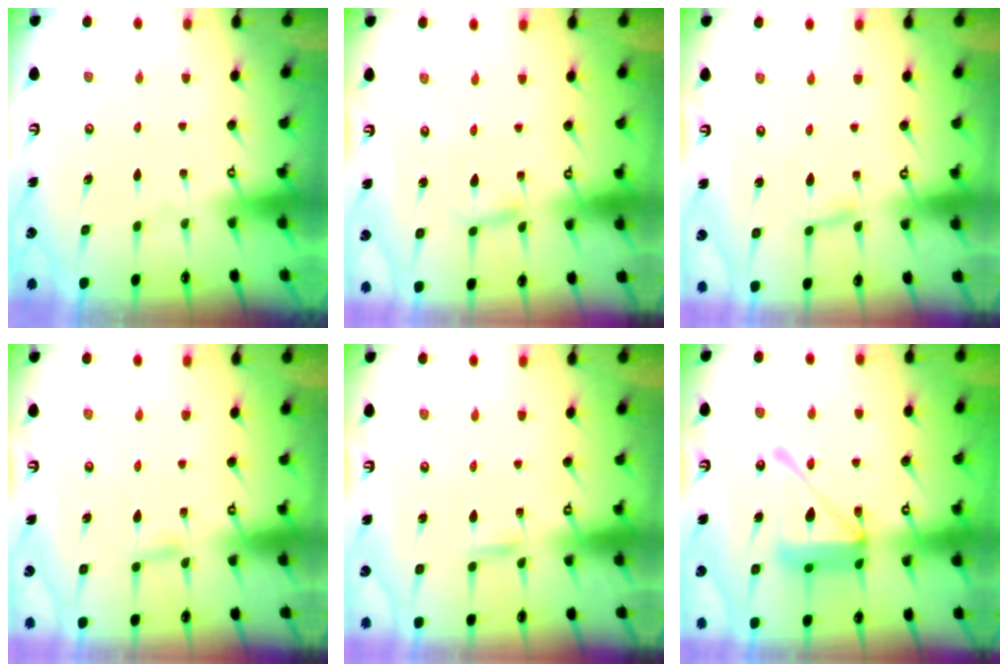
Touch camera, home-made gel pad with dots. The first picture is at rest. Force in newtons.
{"total": 3.7, "press": 3.7, "slide": 0.3}
{"total": 1.9, "press": 1.9, "slide": 0.1}
{"total": 3.8, "press": 3.7, "slide": 0.4}
{"total": 3.6, "press": 3.5, "slide": 0.4}
{"total": 17.2, "press": 17.1, "slide": 1.8}